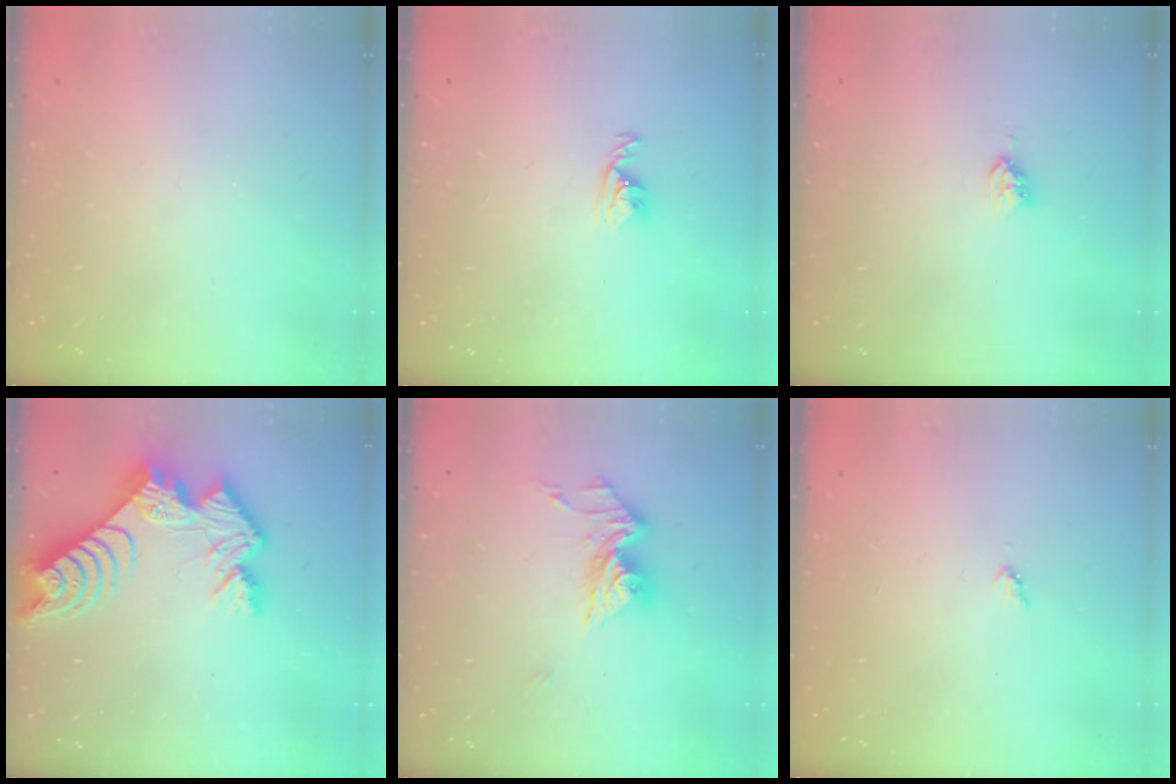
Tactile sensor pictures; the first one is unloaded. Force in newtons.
{"total": 3.3, "press": 3.3, "slide": 0.5}
{"total": 4.0, "press": 3.9, "slide": 0.4}
{"total": 13.7, "press": 13.7, "slide": 1.1}
{"total": 12.3, "press": 12.3, "slide": 1.4}
{"total": 3.0, "press": 3.0, "slide": 0.3}